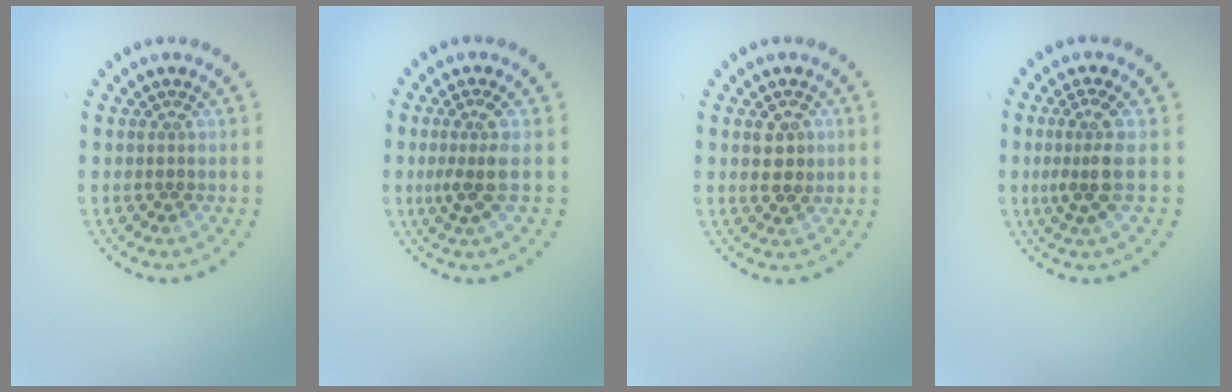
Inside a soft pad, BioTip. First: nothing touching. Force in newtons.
{"total": 2.6, "press": 1.9, "slide": 1.7}
{"total": 2.2, "press": 2.2, "slide": 0.3}
{"total": 2.8, "press": 2.2, "slide": 1.7}